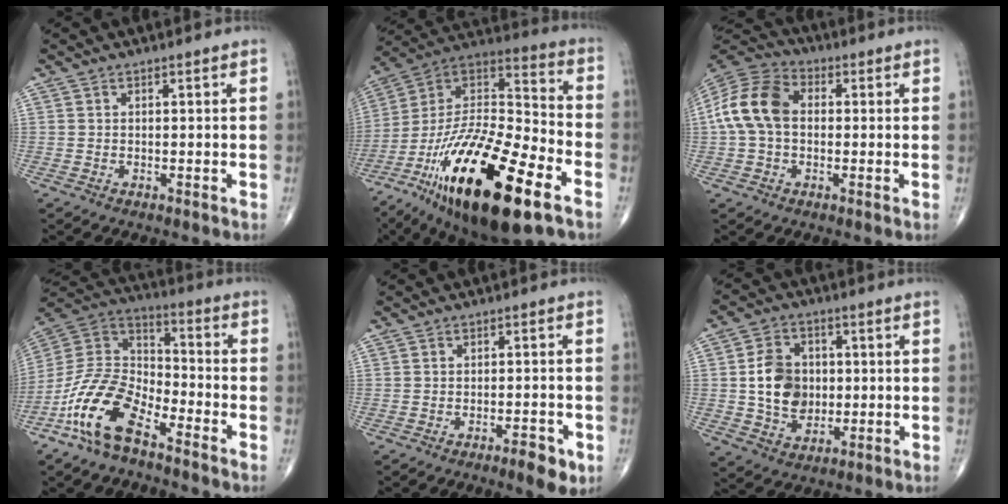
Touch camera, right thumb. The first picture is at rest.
{"total": 31.2, "force": [-15.4, 10.2, 25.2], "torque": [-0.462, 0.046, -0.264]}
{"total": 12.6, "force": [0.5, 8.8, 9.0], "torque": [-0.179, 0.034, -0.001]}
{"total": 15.3, "force": [-9.1, 6.8, 10.1], "torque": [-0.194, 0.063, -0.187]}
{"total": 4.5, "force": [-2.4, 1.3, 3.6], "torque": [-0.050, 0.005, -0.033]}
{"total": 10.7, "force": [0.3, 8.4, 6.7], "torque": [-0.091, 0.004, 0.007]}